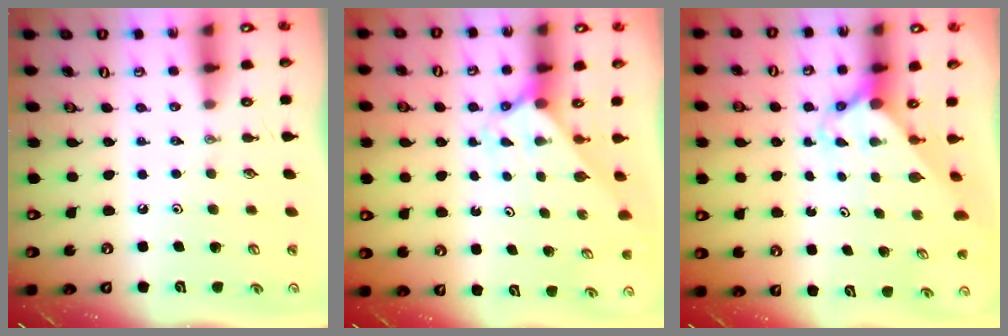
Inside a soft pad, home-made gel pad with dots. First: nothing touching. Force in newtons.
{"total": 2.0, "press": 2.0, "slide": 0.1}
{"total": 3.8, "press": 3.8, "slide": 0.2}